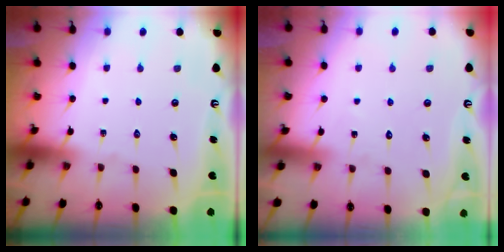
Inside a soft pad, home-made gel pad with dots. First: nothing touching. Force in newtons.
{"total": 4.1, "press": 4.0, "slide": 0.4}